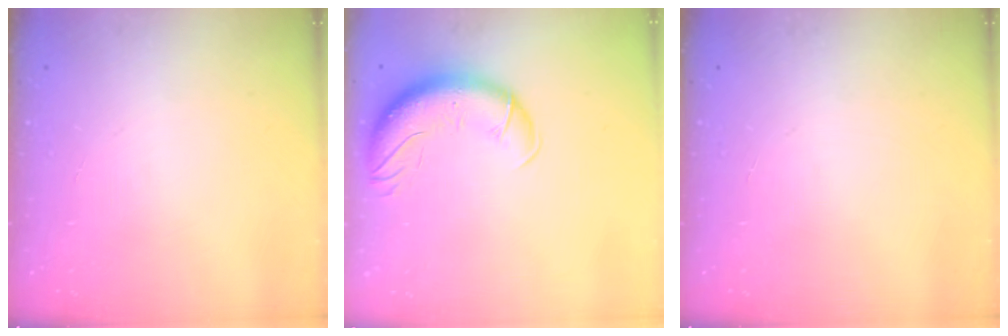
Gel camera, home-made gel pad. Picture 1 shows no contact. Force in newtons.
{"total": 13.7, "press": 13.2, "slide": 3.6}
{"total": 0.0}